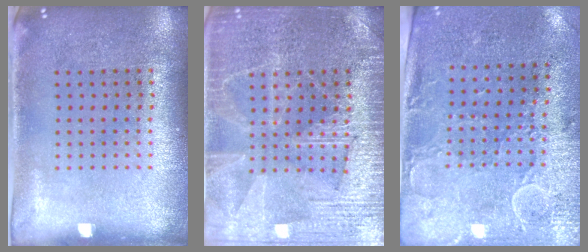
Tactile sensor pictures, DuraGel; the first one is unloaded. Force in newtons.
{"total": 3.7, "press": 3.6, "slide": 0.4}
{"total": 3.0, "press": 2.5, "slide": 1.6}